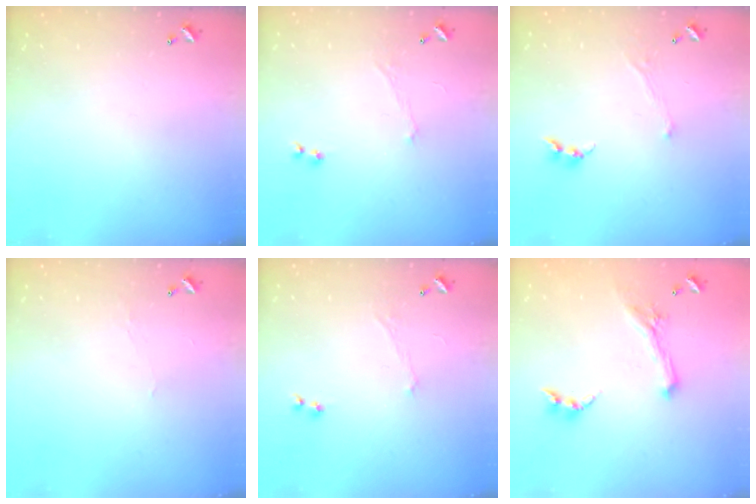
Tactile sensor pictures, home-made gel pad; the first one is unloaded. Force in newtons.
{"total": 1.2, "press": 1.0, "slide": 0.8}
{"total": 1.3, "press": 1.2, "slide": 0.5}
{"total": 0.8, "press": 0.7, "slide": 0.4}
{"total": 1.2, "press": 1.0, "slide": 0.8}
{"total": 1.8, "press": 1.7, "slide": 0.4}